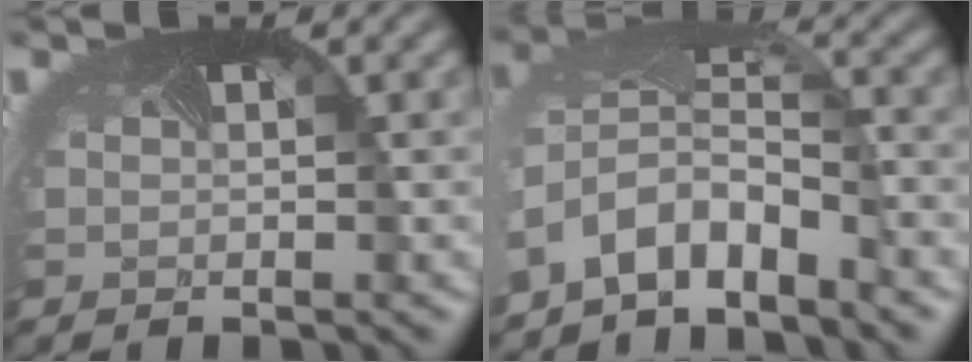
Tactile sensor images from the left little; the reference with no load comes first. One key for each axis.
{"total": 6.8, "fx": -4.2, "fy": 3.3, "fz": 4.3, "tx": -0.086, "ty": -0.008, "tz": -0.085}